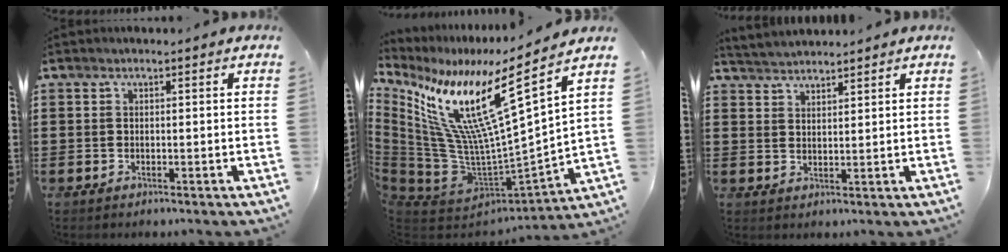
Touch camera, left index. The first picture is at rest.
{"total": 15.7, "force": [8.3, 2.9, 13.1], "torque": [-0.273, -0.064, 0.123]}
{"total": 2.6, "force": [2.6, 0.0, -0.2], "torque": [-0.004, -0.004, 0.050]}